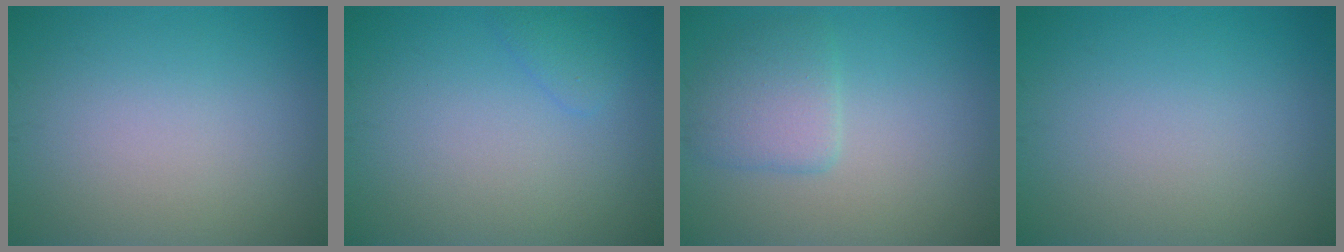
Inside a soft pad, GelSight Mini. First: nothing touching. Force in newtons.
{"total": 1.2, "press": 1.2, "slide": 0.1}
{"total": 2.9, "press": 2.9, "slide": 0.3}
{"total": 0.0}